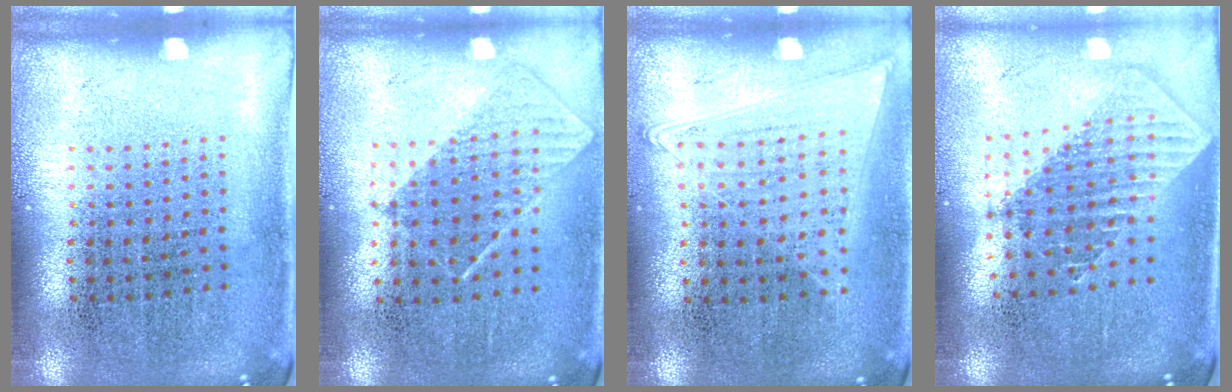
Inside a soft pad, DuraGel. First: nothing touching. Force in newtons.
{"total": 0.8, "press": 0.8, "slide": 0.4}
{"total": 1.0, "press": 1.0, "slide": 0.4}
{"total": 1.8, "press": 1.4, "slide": 1.2}